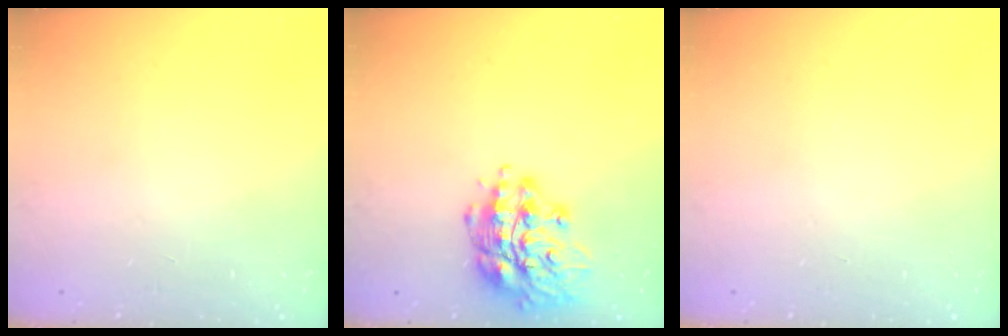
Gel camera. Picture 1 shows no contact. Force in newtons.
{"total": 16.0, "press": 15.9, "slide": 1.6}
{"total": 0.0}